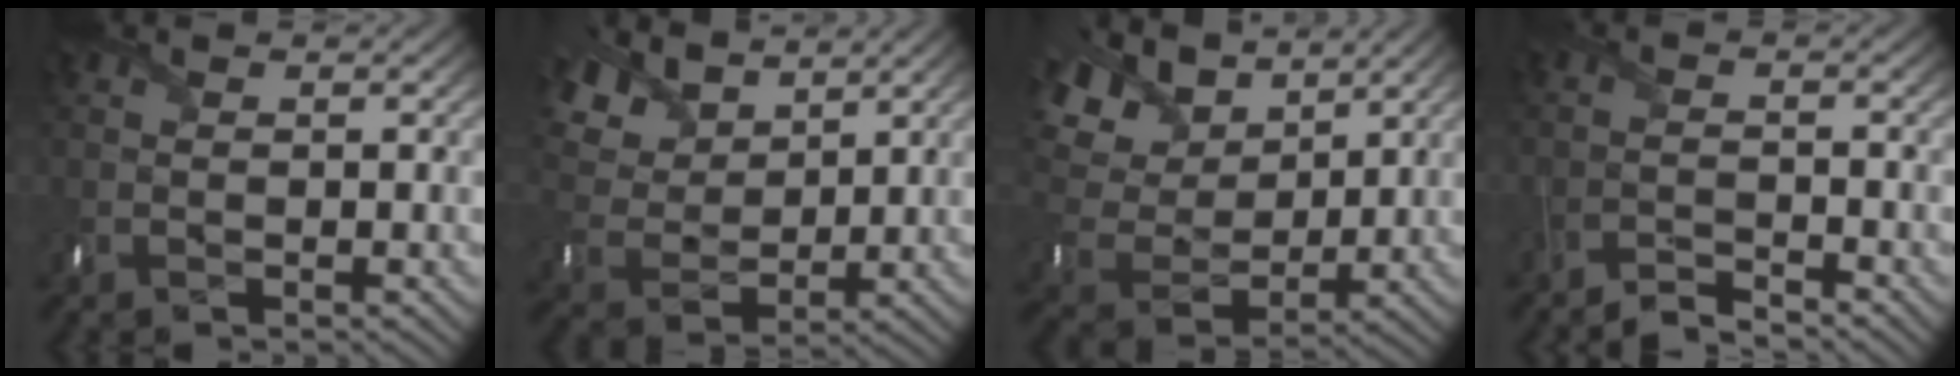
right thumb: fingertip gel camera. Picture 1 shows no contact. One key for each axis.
{"total": 10.6, "fx": 6.5, "fy": 6.1, "fz": 5.7, "tx": -0.178, "ty": 0.023, "tz": 0.118}
{"total": 13.8, "fx": 6.9, "fy": 8.8, "fz": 8.0, "tx": -0.242, "ty": 0.037, "tz": 0.131}
{"total": 2.4, "fx": -2.4, "fy": -0.6, "fz": 0.0, "tx": 0.006, "ty": 0.003, "tz": -0.056}